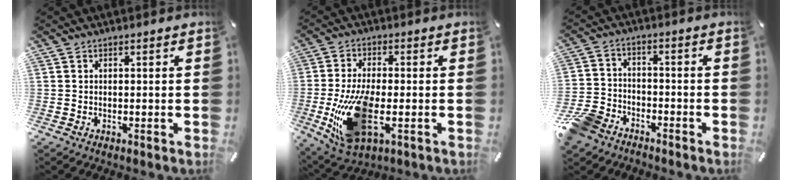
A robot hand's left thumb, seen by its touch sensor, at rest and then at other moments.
{"total": 15.7, "force": [-3.1, 7.7, 13.3], "torque": [-0.283, -0.017, -0.044]}
{"total": 8.1, "force": [-6.4, 4.6, 1.9], "torque": [-0.044, 0.036, -0.126]}